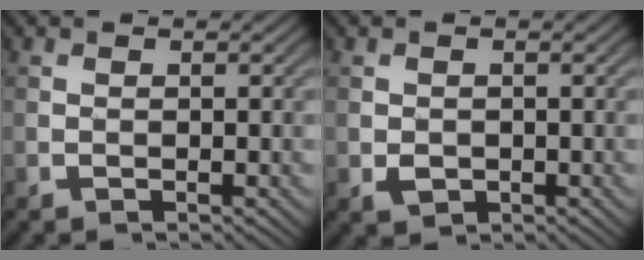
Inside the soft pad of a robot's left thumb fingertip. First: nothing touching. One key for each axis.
{"total": 1.3, "fx": -0.4, "fy": 1.2, "fz": 0.3, "tx": -0.012, "ty": -0.005, "tz": -0.009}